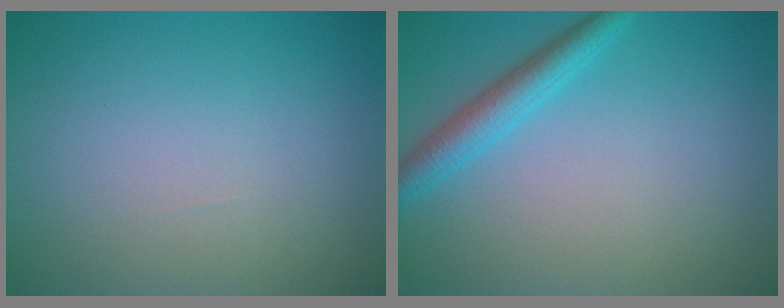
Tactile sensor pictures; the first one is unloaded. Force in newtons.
{"total": 3.0, "press": 2.9, "slide": 0.2}